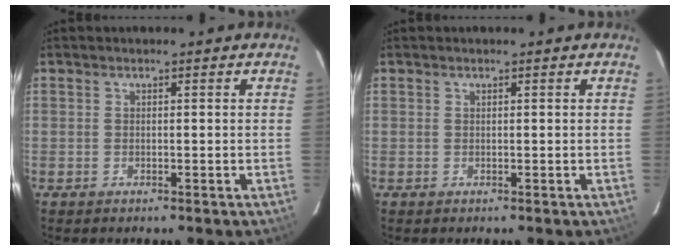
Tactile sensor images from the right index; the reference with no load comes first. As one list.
[{"total": 0.0}]